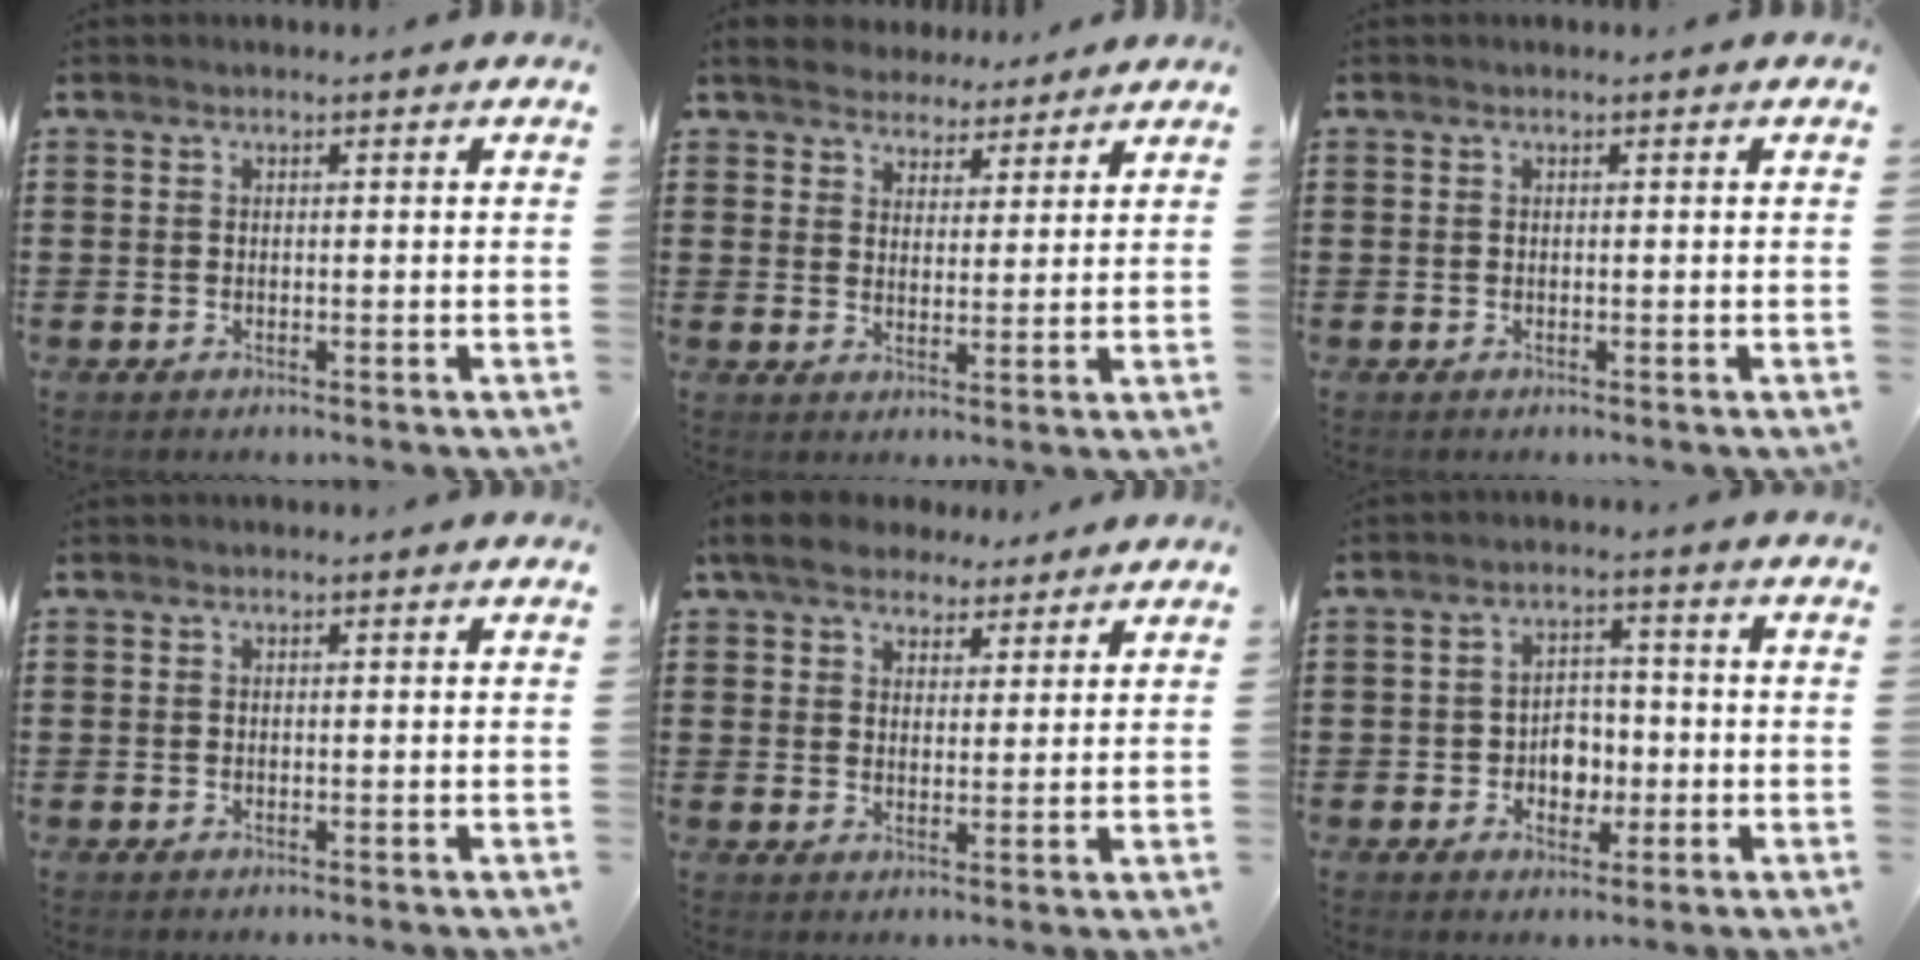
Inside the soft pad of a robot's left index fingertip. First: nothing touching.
{"total": 4.3, "force": [4.0, 1.6, 0.0], "torque": [-0.019, -0.006, 0.073]}
{"total": 0.0}
{"total": 0.0}
{"total": 5.5, "force": [4.5, 2.7, 1.7], "torque": [-0.045, 0.000, 0.082]}
{"total": 4.2, "force": [-1.1, 3.4, 2.2], "torque": [-0.034, 0.001, -0.028]}